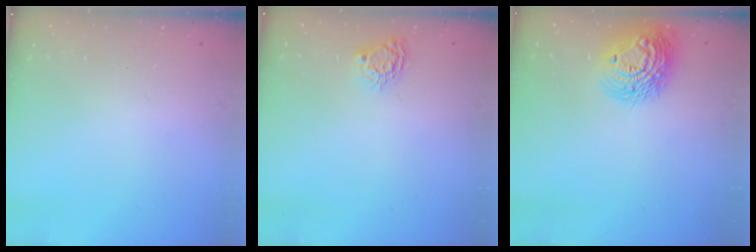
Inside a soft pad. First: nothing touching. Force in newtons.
{"total": 5.6, "press": 5.6, "slide": 0.5}
{"total": 15.6, "press": 15.6, "slide": 1.2}